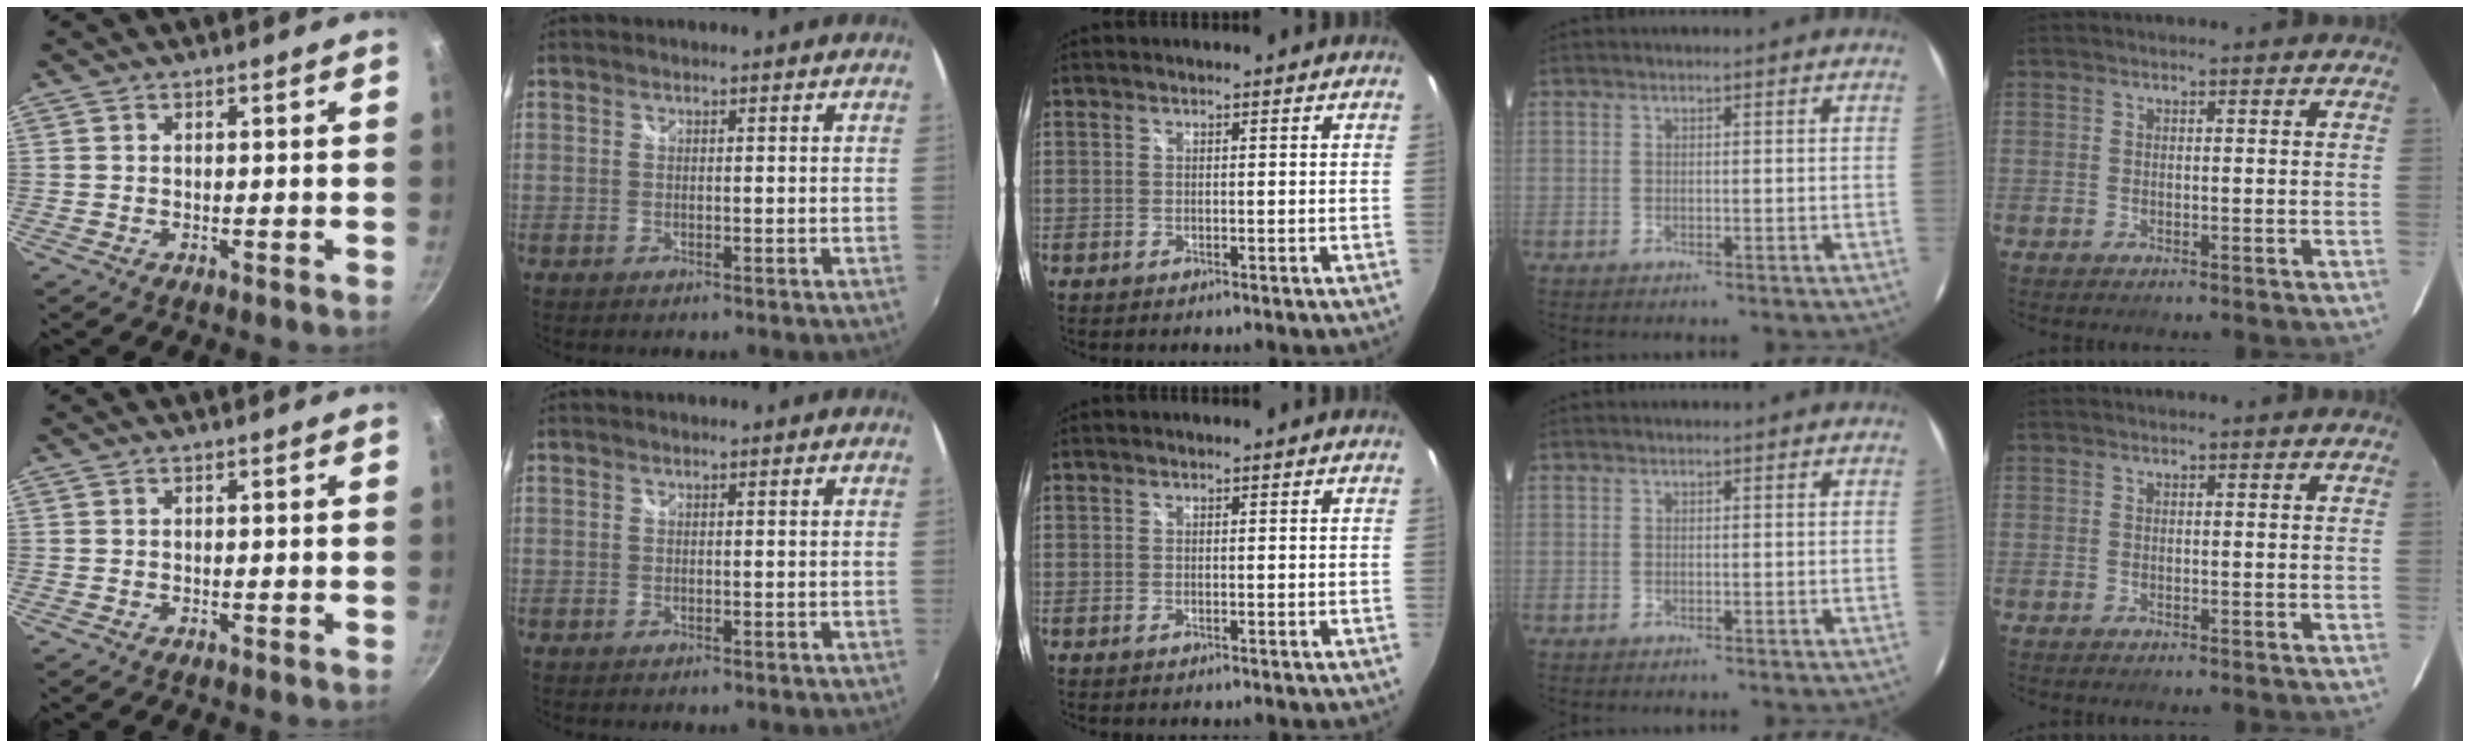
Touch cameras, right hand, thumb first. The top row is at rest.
{}